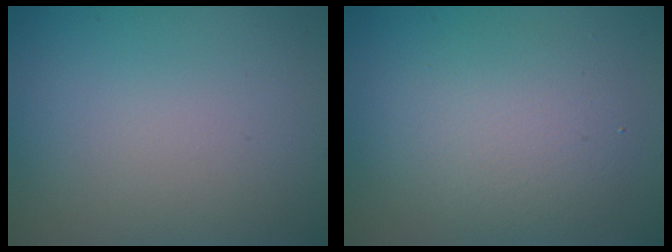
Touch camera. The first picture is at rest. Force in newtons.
{"total": 4.0, "press": 4.0, "slide": 0.3}